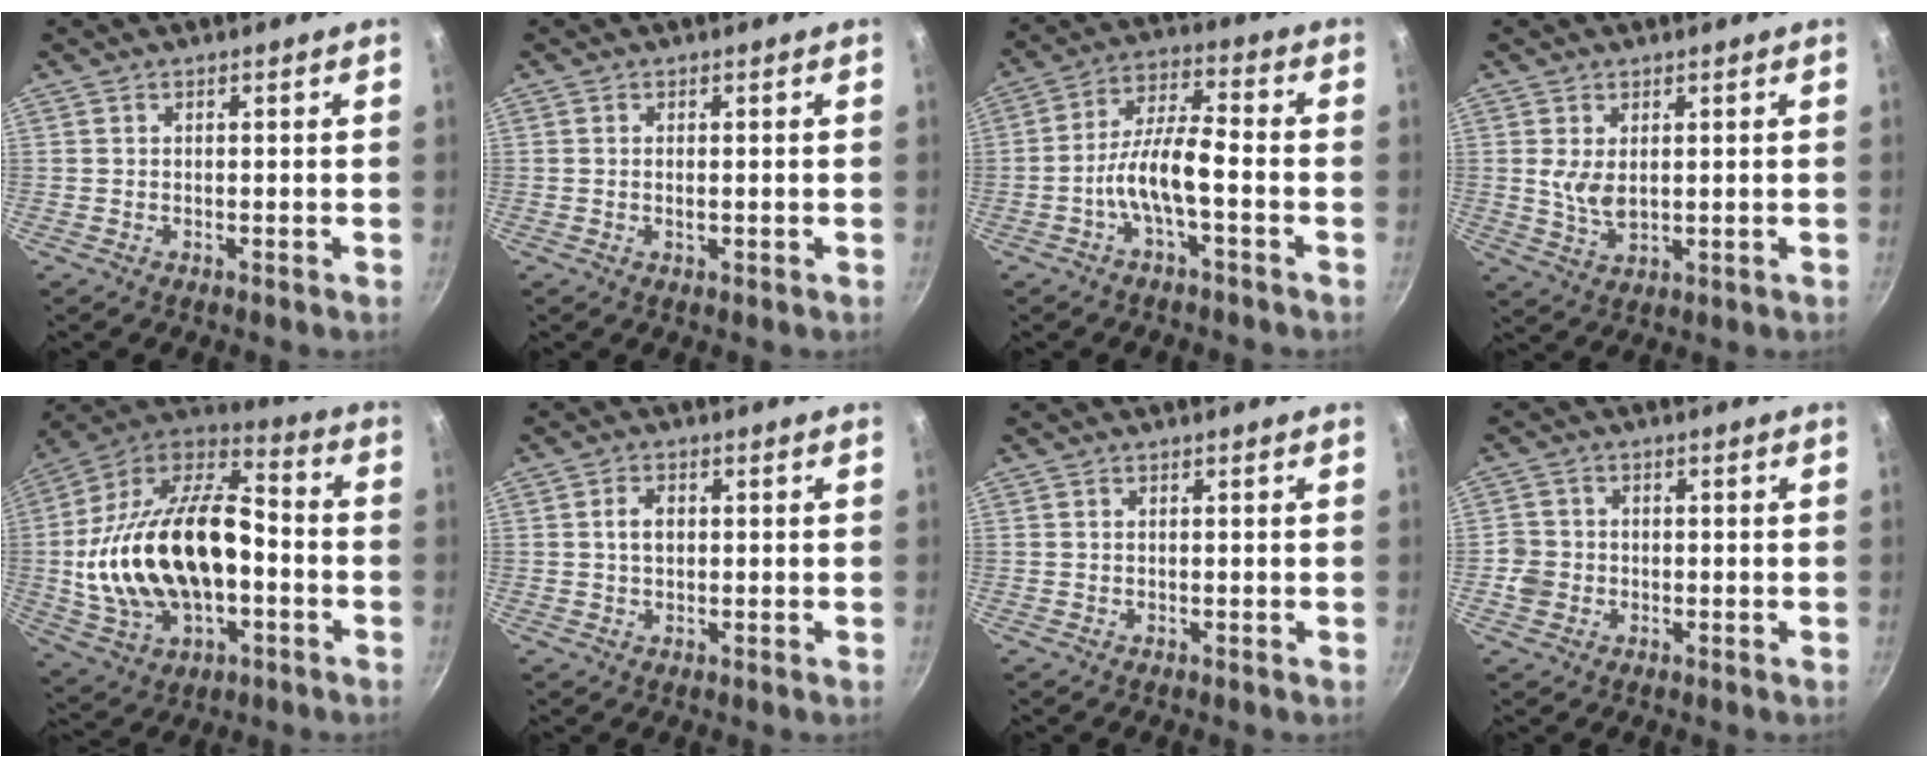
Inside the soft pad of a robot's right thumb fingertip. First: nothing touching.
{"total": 1.2, "force": [-0.1, 0.4, 1.1], "torque": [-0.020, 0.000, -0.002]}
{"total": 9.1, "force": [-3.1, 2.7, 8.1], "torque": [-0.159, 0.041, -0.065]}
{"total": 5.0, "force": [1.0, 2.7, 4.1], "torque": [-0.075, -0.015, 0.026]}
{"total": 27.7, "force": [-3.1, 16.1, 22.4], "torque": [-0.421, 0.045, -0.051]}
{"total": 3.0, "force": [0.3, 2.0, 2.2], "torque": [-0.028, 0.005, 0.004]}
{"total": 0.0}
{"total": 4.0, "force": [-1.1, 3.6, 1.3], "torque": [-0.012, 0.016, -0.024]}